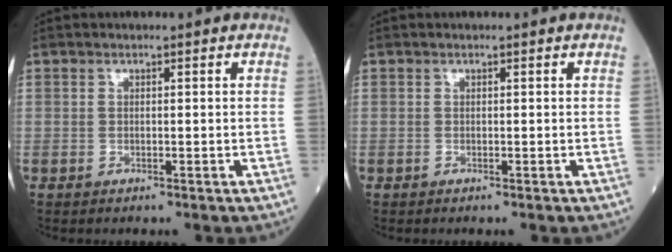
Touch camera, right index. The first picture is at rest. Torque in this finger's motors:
{"motor_torque": [0.02, 0.00, 0.01, 0.00]}